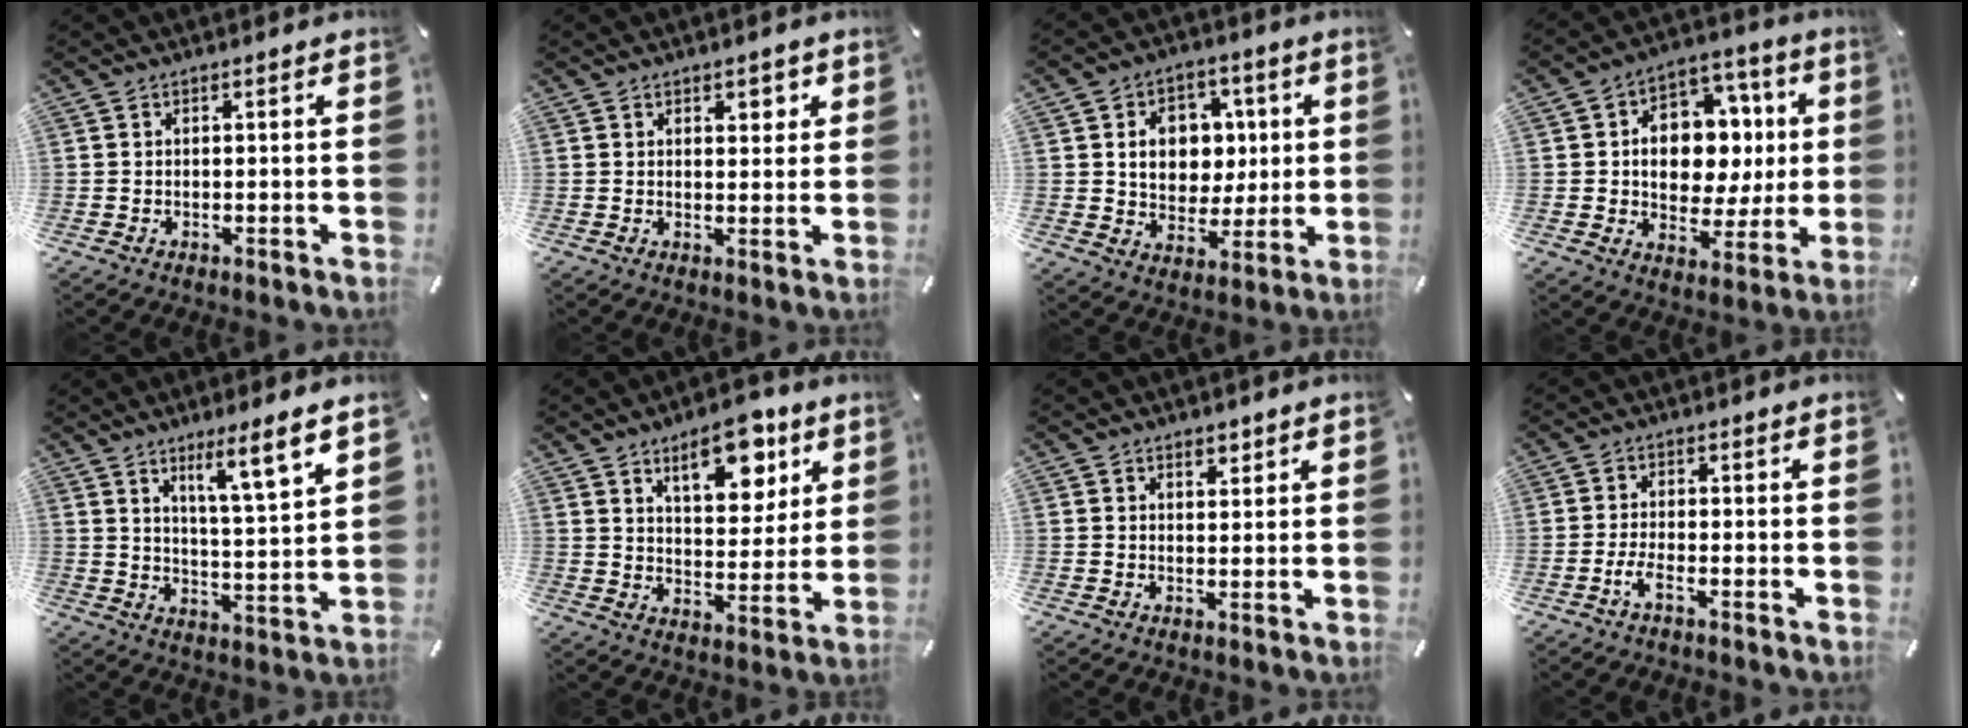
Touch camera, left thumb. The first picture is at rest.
{"total": 2.6, "force": [1.5, 1.9, 1.1], "torque": [0.000, -0.004, 0.018]}
{"total": 10.8, "force": [1.7, 9.5, 4.9], "torque": [-0.065, 0.001, 0.035]}
{"total": 13.0, "force": [0.7, 10.9, 7.1], "torque": [-0.095, -0.007, 0.022]}
{"total": 9.3, "force": [6.7, 0.8, 6.4], "torque": [-0.093, -0.047, 0.107]}
{"total": 13.3, "force": [8.2, 6.7, 8.1], "torque": [-0.100, -0.037, 0.137]}
{"total": 1.8, "force": [1.3, 1.2, 0.5], "torque": [-0.002, -0.001, 0.022]}
{"total": 3.3, "force": [-1.8, 0.7, 2.7], "torque": [-0.058, -0.002, -0.035]}